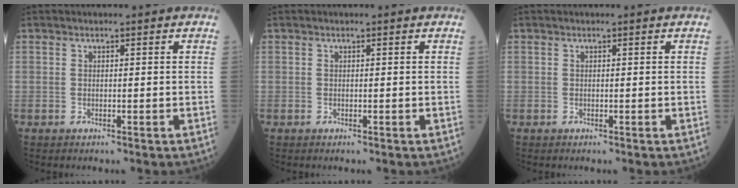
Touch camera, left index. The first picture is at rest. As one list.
[{"total": 0.0}, {"total": 0.0}]